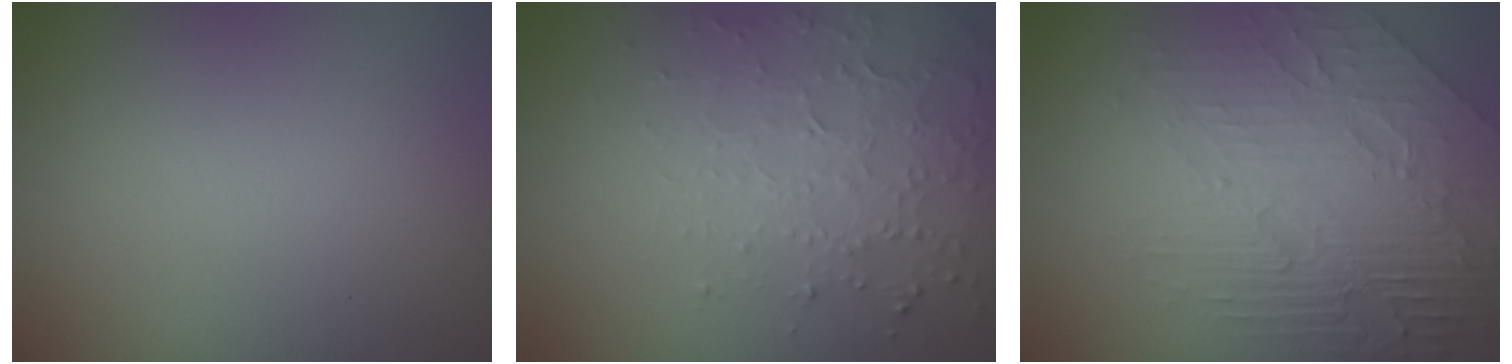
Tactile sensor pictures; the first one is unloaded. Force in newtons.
{"total": 4.6, "press": 3.3, "slide": 3.2}
{"total": 8.4, "press": 5.7, "slide": 6.2}